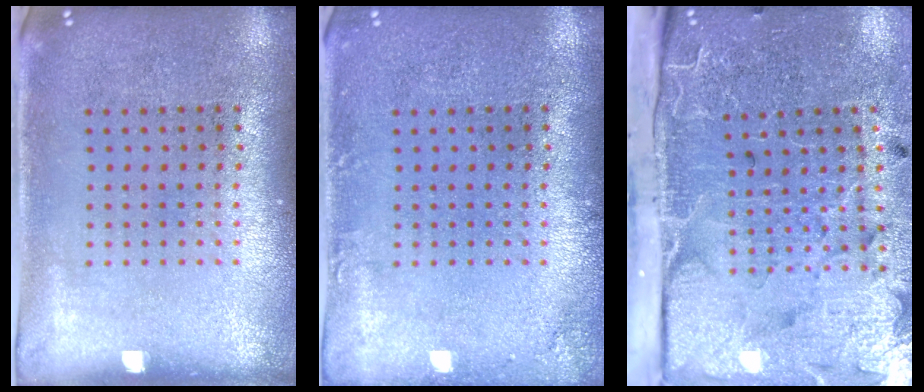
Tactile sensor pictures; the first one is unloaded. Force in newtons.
{"total": 1.1, "press": 1.1, "slide": 0.1}
{"total": 4.8, "press": 4.0, "slide": 2.6}